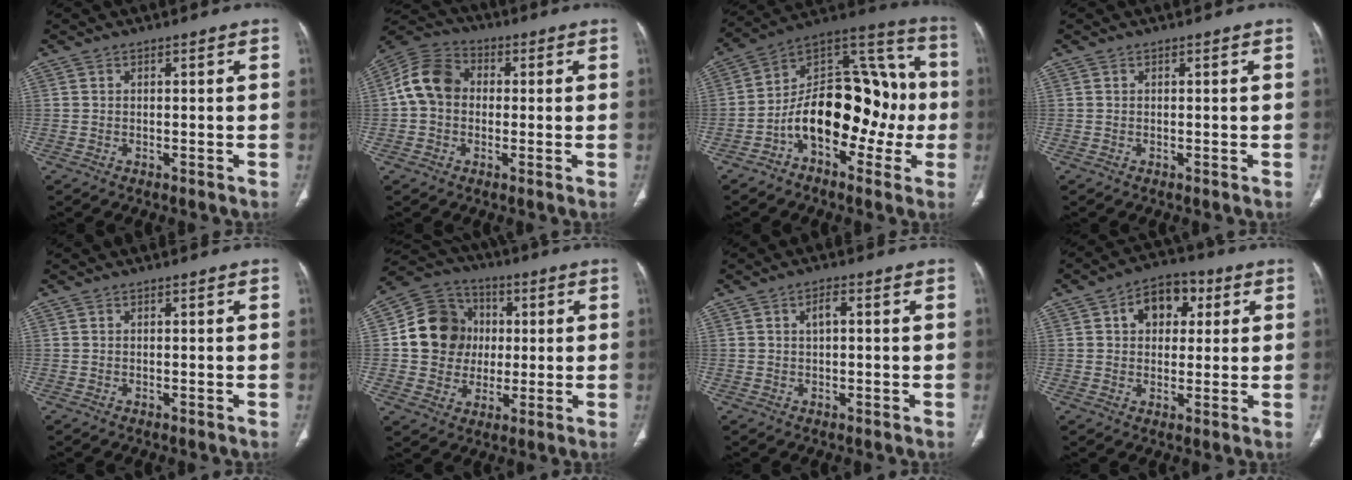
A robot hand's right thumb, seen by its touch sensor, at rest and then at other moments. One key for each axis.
{"total": 10.4, "fx": 0.4, "fy": 8.3, "fz": 6.3, "tx": -0.109, "ty": 0.030, "tz": -0.007}
{"total": 21.5, "fx": -4.2, "fy": 12.8, "fz": 16.7, "tx": -0.218, "ty": 0.079, "tz": -0.071}
{"total": 0.0}
{"total": 0.0}
{"total": 14.0, "fx": 1.3, "fy": 12.5, "fz": 6.1, "tx": -0.078, "ty": 0.016, "tz": 0.021}
{"total": 2.2, "fx": 0.4, "fy": 1.1, "fz": 1.9, "tx": -0.035, "ty": 0.007, "tz": 0.007}
{"total": 9.3, "fx": 2.9, "fy": 6.6, "fz": 5.8, "tx": -0.051, "ty": 0.007, "tz": 0.038}